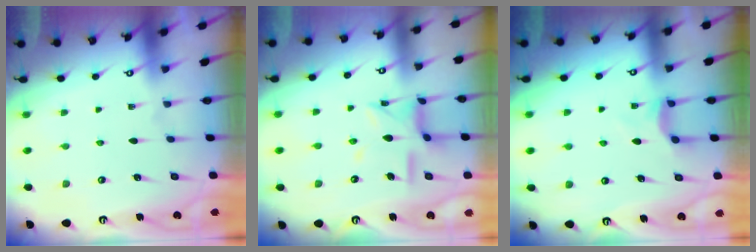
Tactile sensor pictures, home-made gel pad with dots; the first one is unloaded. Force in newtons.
{"total": 11.7, "press": 11.7, "slide": 0.8}
{"total": 3.7, "press": 3.6, "slide": 0.6}